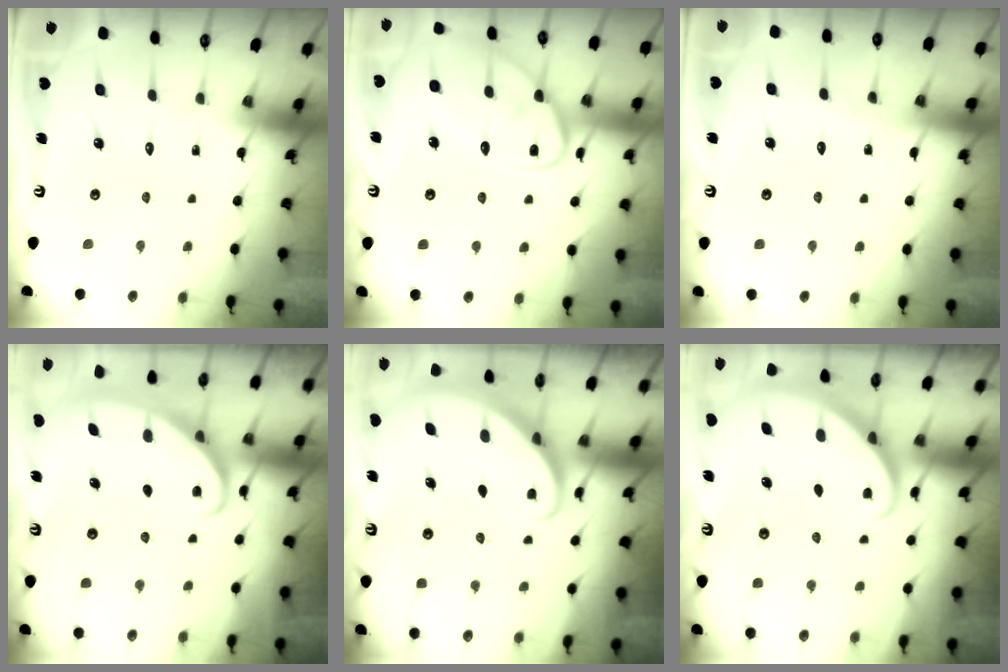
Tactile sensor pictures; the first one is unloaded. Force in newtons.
{"total": 15.1, "press": 15.1, "slide": 1.2}
{"total": 2.5, "press": 2.5, "slide": 0.3}
{"total": 2.8, "press": 2.8, "slide": 0.4}
{"total": 2.8, "press": 2.8, "slide": 0.2}
{"total": 2.8, "press": 2.8, "slide": 0.2}